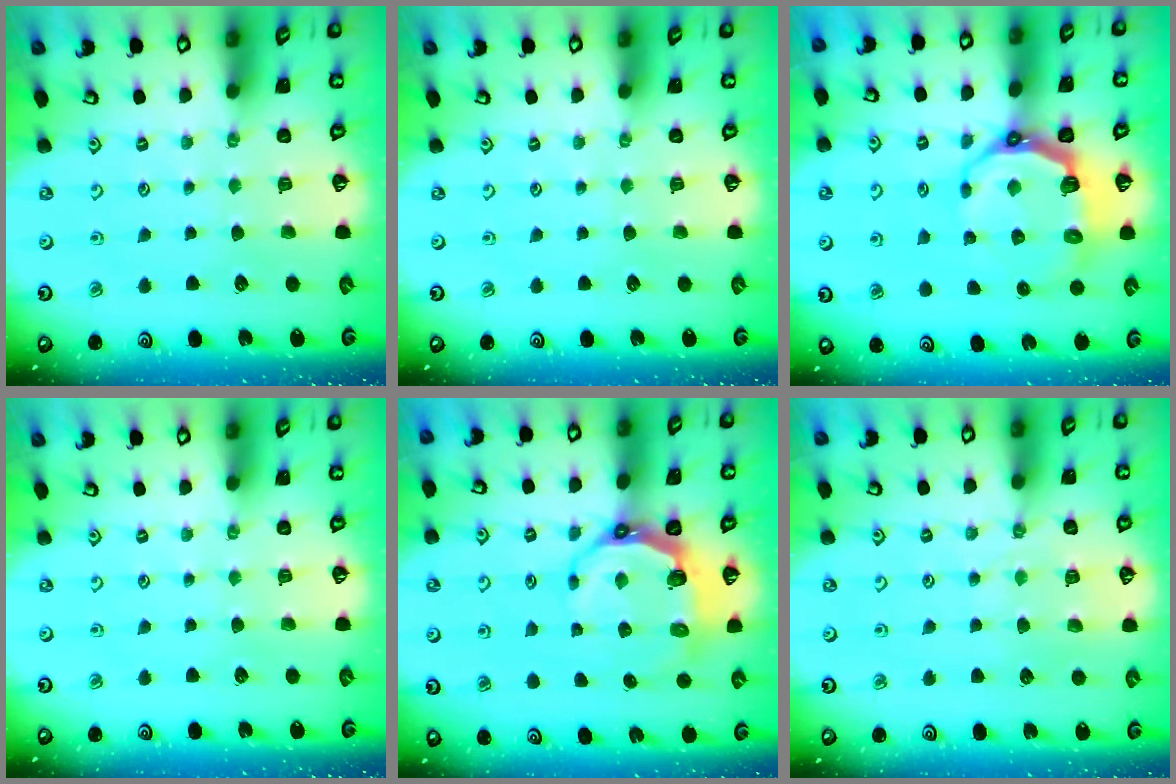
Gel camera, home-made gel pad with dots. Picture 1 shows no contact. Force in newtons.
{"total": 0.0}
{"total": 9.2, "press": 7.8, "slide": 5.0}
{"total": 0.0}
{"total": 8.0, "press": 6.8, "slide": 4.1}
{"total": 5.5, "press": 5.5, "slide": 0.9}